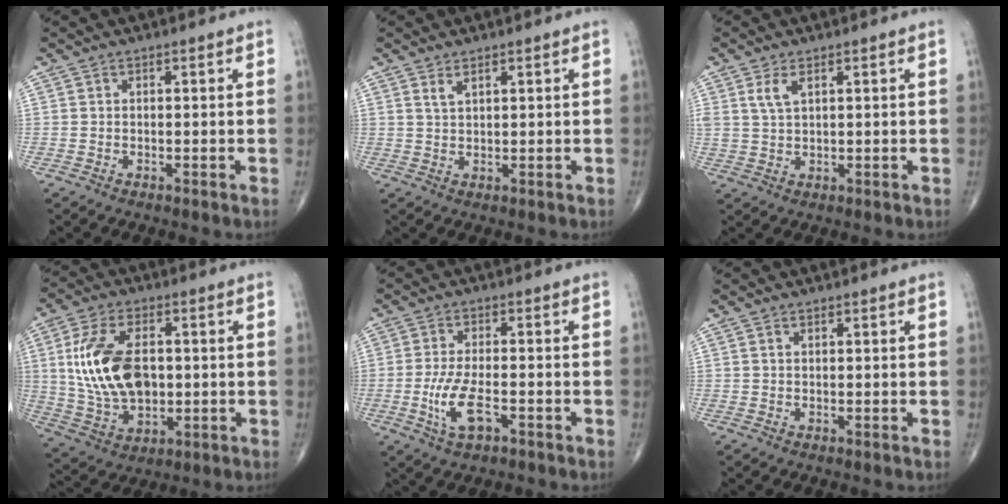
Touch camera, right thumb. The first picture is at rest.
{"total": 2.0, "force": [1.3, 0.7, 1.3], "torque": [-0.027, -0.006, 0.030]}
{"total": 3.4, "force": [1.7, 1.6, 2.5], "torque": [-0.051, -0.003, 0.040]}
{"total": 16.2, "force": [1.6, 9.7, 12.9], "torque": [-0.237, -0.003, 0.038]}
{"total": 7.3, "force": [-2.5, 2.9, 6.2], "torque": [-0.130, 0.006, -0.045]}
{"total": 0.7, "force": [0.4, 0.4, 0.5], "torque": [-0.011, 0.002, 0.007]}